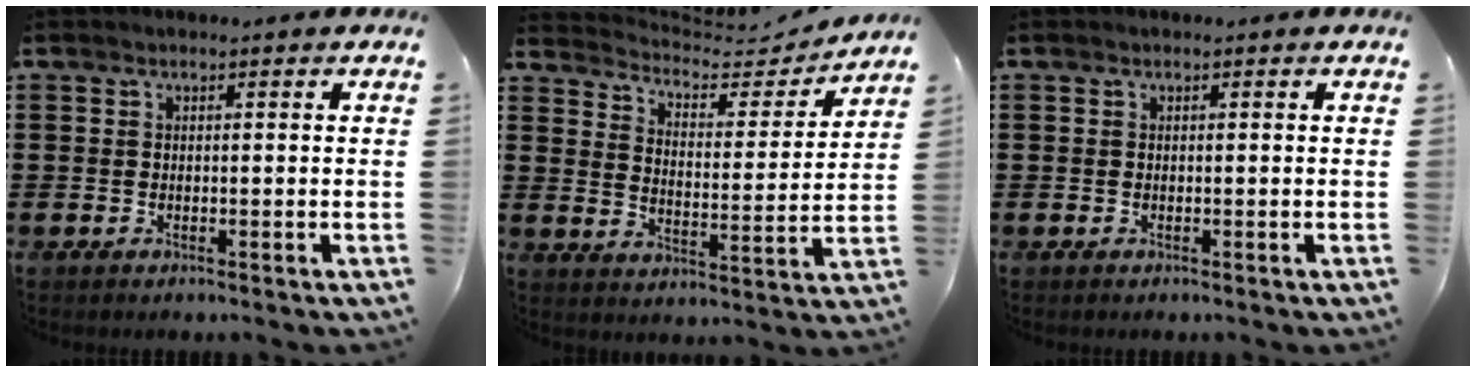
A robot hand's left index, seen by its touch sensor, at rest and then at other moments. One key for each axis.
{"total": 4.5, "fx": 4.2, "fy": 1.3, "fz": 0.9, "tx": -0.046, "ty": -0.031, "tz": 0.068}
{"total": 0.0}